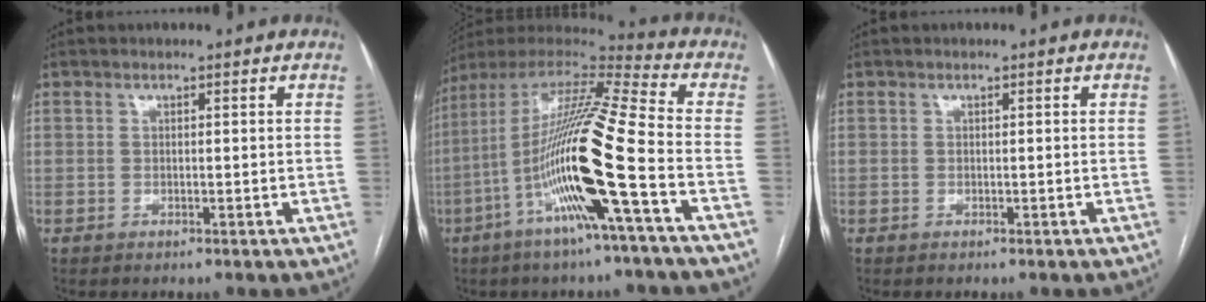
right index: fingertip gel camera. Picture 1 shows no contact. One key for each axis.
{"total": 20.1, "fx": -6.2, "fy": -0.1, "fz": 19.1, "tx": -0.383, "ty": -0.011, "tz": -0.128}
{"total": 0.0}